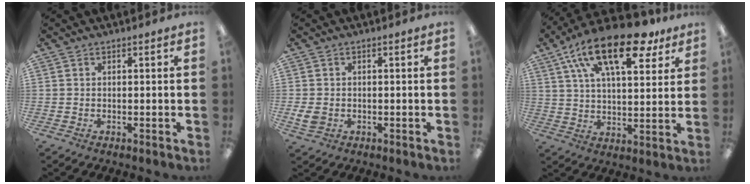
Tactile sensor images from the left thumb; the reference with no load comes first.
{"total": 3.7, "force": [-0.8, 2.7, 2.3], "torque": [-0.052, 0.001, -0.016]}
{"total": 21.2, "force": [12.1, 9.0, 14.9], "torque": [-0.249, -0.044, 0.204]}